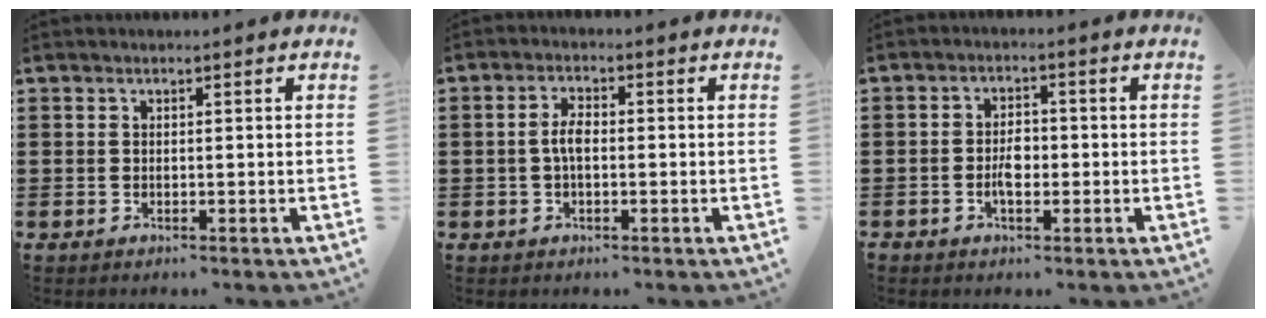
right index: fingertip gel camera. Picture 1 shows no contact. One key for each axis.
{"total": 3.2, "fx": -0.3, "fy": 1.3, "fz": 2.9, "tx": -0.064, "ty": 0.001, "tz": -0.010}
{"total": 3.2, "fx": -0.8, "fy": 1.8, "fz": 2.5, "tx": -0.056, "ty": 0.003, "tz": -0.018}